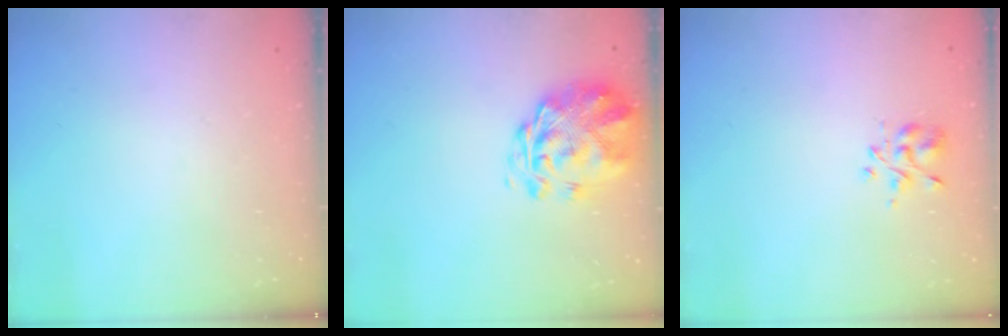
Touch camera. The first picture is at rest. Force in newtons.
{"total": 2.8, "press": 2.5, "slide": 1.3}
{"total": 2.8, "press": 2.6, "slide": 1.0}